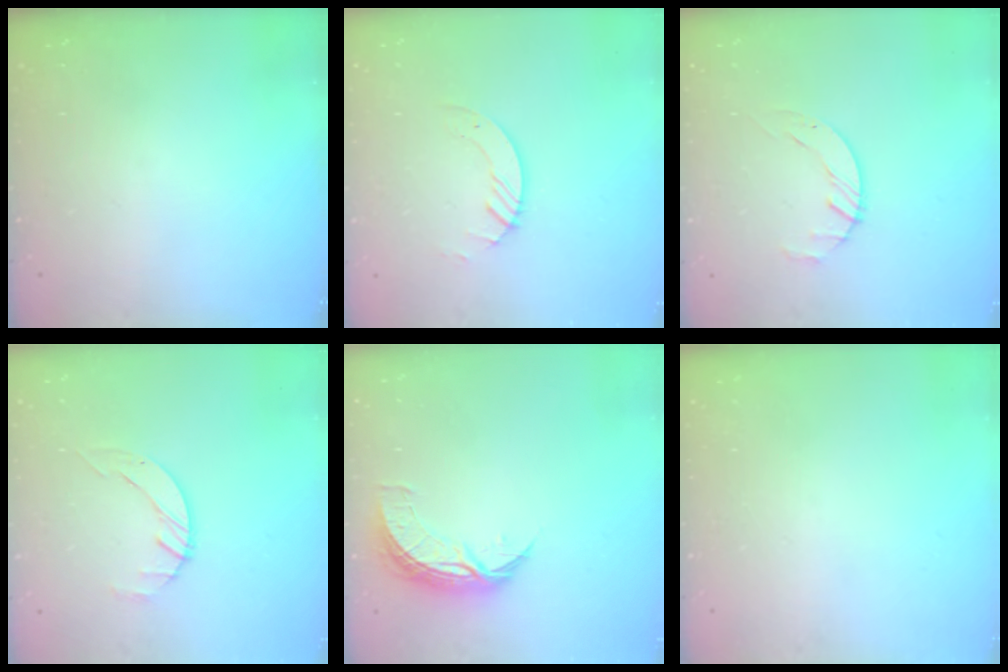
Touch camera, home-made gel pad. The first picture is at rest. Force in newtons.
{"total": 2.6, "press": 2.6, "slide": 0.3}
{"total": 1.7, "press": 1.7, "slide": 0.3}
{"total": 1.4, "press": 1.4, "slide": 0.2}
{"total": 7.9, "press": 7.9, "slide": 0.1}
{"total": 0.0}